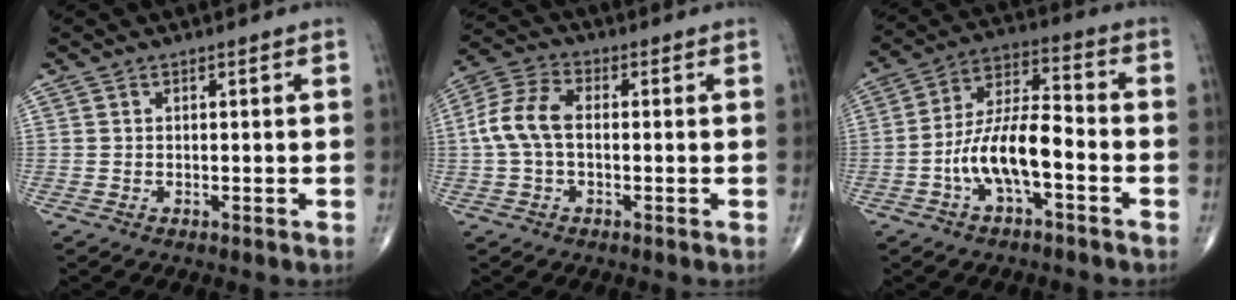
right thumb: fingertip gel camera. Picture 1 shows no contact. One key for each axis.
{"total": 8.3, "fx": -0.2, "fy": 5.0, "fz": 6.6, "tx": -0.144, "ty": 0.025, "tz": -0.011}
{"total": 12.0, "fx": -4.0, "fy": 4.7, "fz": 10.3, "tx": -0.195, "ty": 0.047, "tz": -0.078}